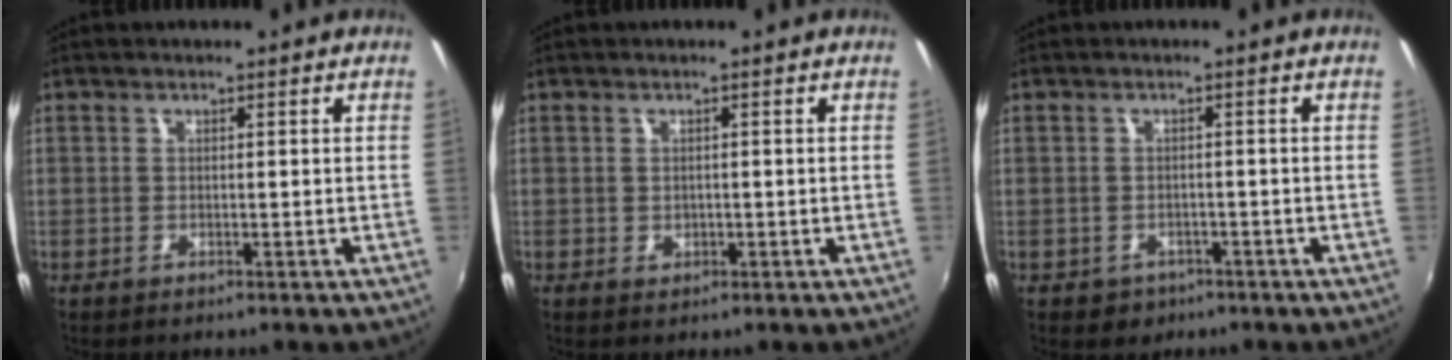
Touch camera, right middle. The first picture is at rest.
{"total": 1.1, "force": [-0.3, 1.0, 0.3], "torque": [-0.003, -0.002, -0.004]}
{"total": 3.3, "force": [-1.6, 2.8, 0.8], "torque": [-0.026, -0.002, -0.019]}